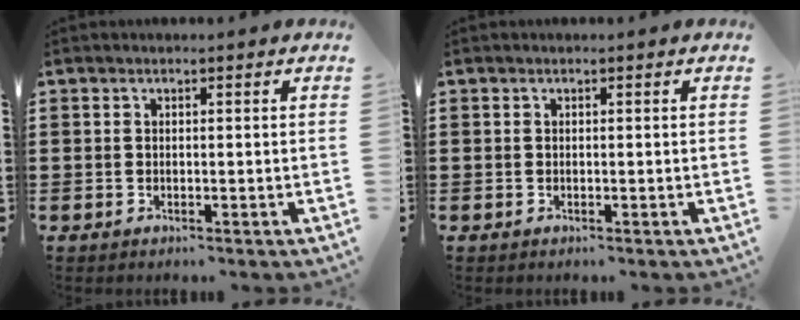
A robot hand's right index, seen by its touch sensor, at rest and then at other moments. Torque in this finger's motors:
{"motor_torque": [0.00, 0.00, 0.00, 0.00]}